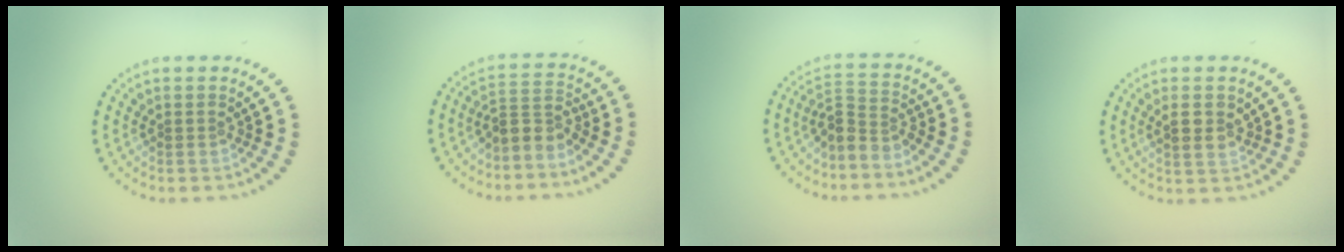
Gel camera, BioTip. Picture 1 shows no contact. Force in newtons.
{"total": 2.7, "press": 1.9, "slide": 1.9}
{"total": 2.9, "press": 2.1, "slide": 2.0}
{"total": 2.1, "press": 2.0, "slide": 0.6}